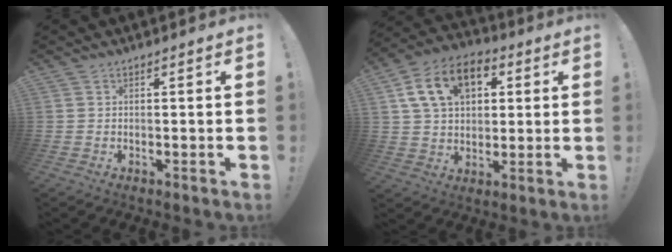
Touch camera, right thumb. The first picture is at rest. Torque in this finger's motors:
{"motor_torque": [0.81, 0.82, 0.44, -0.09, 0.08]}